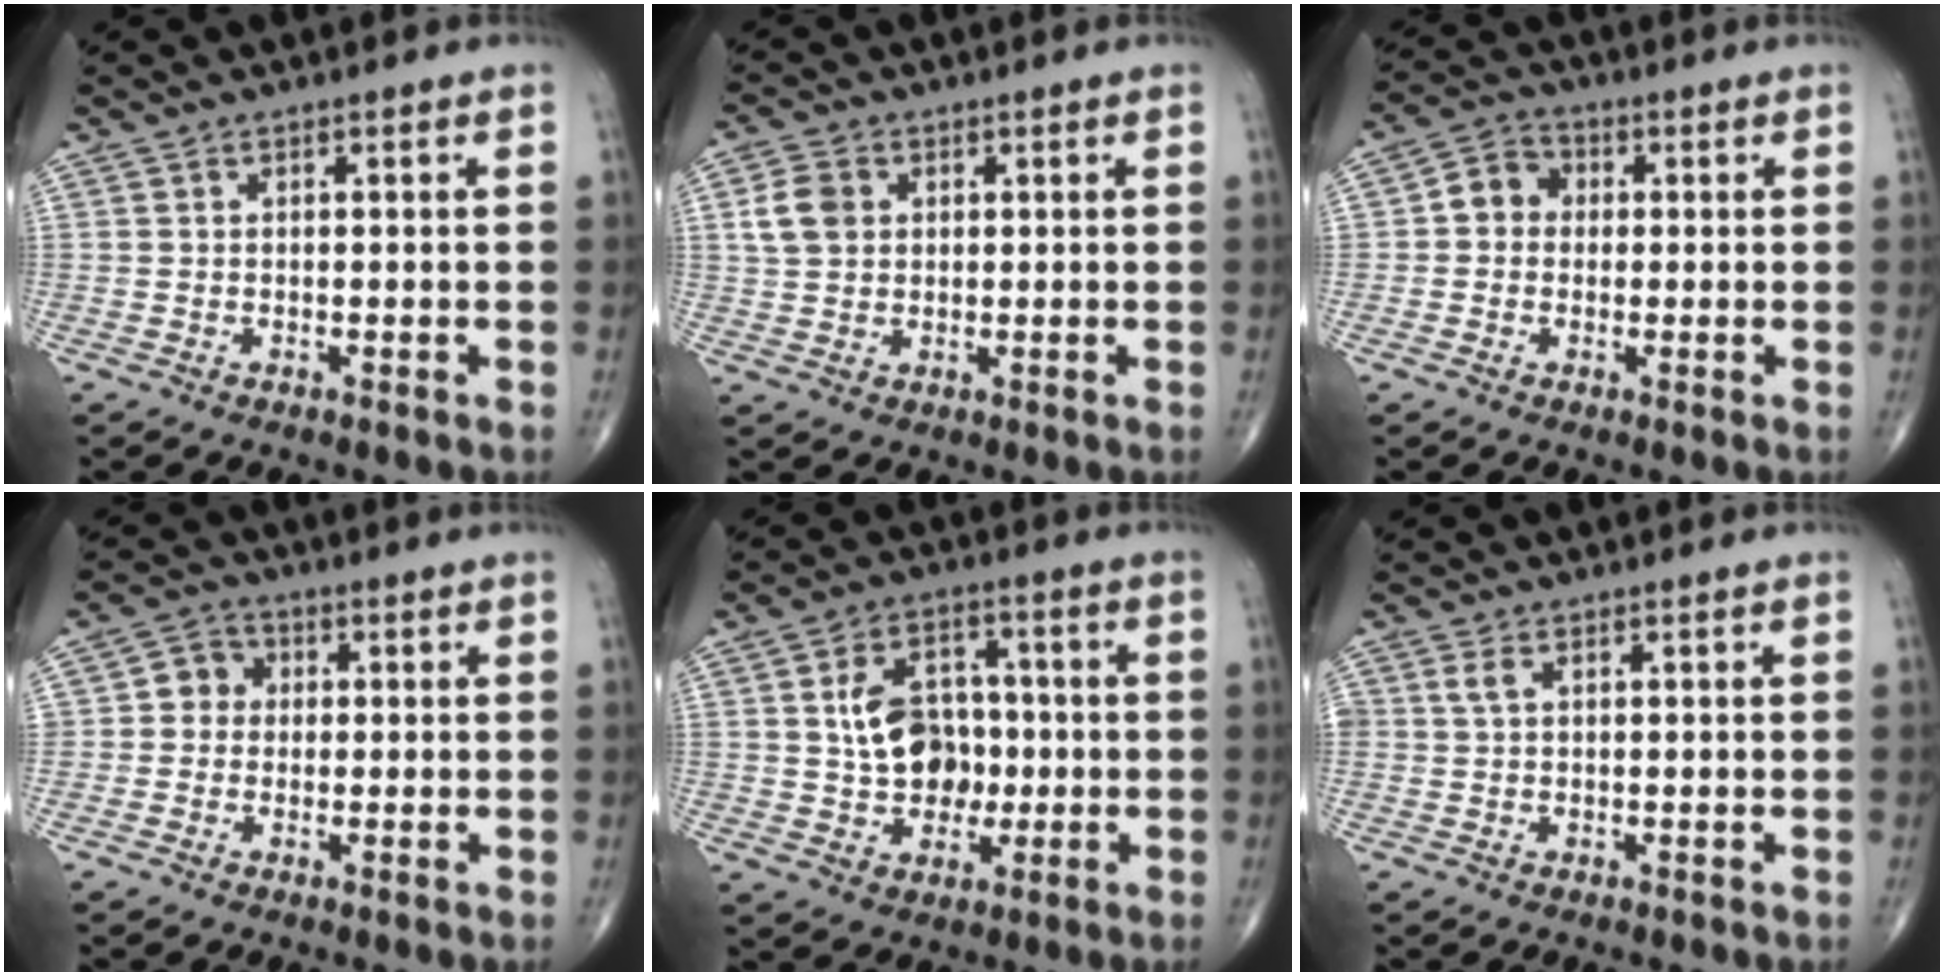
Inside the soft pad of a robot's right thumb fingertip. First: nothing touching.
{"total": 5.4, "force": [1.4, 4.3, 3.1], "torque": [-0.051, 0.003, 0.025]}
{"total": 5.4, "force": [0.2, 4.8, 2.5], "torque": [-0.023, 0.016, -0.009]}
{"total": 4.6, "force": [0.2, 4.3, 1.7], "torque": [-0.003, 0.010, -0.006]}
{"total": 10.8, "force": [0.2, 8.2, 7.0], "torque": [-0.088, 0.015, 0.003]}
{"total": 1.6, "force": [0.5, 1.0, 1.2], "torque": [-0.028, 0.007, 0.014]}